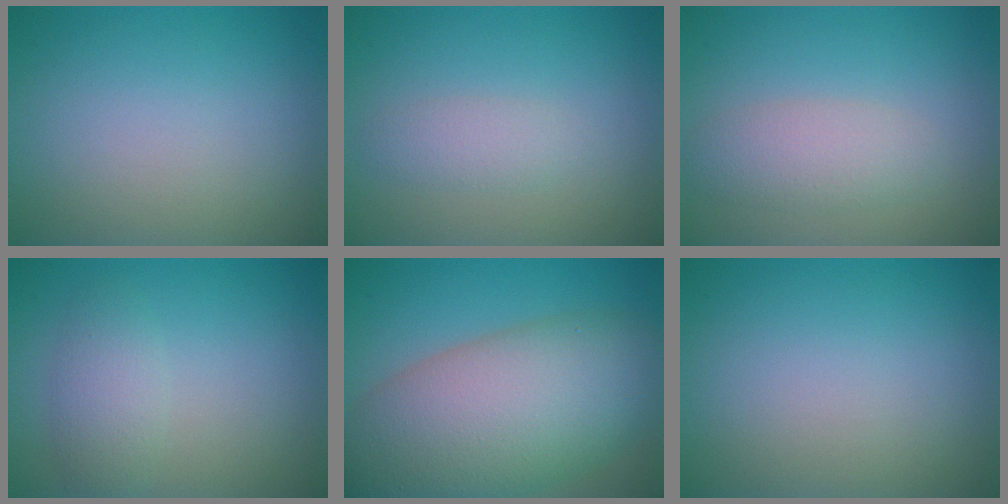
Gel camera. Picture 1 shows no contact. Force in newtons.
{"total": 1.7, "press": 1.7, "slide": 0.0}
{"total": 2.8, "press": 2.8, "slide": 0.3}
{"total": 2.4, "press": 2.4, "slide": 0.1}
{"total": 12.1, "press": 12.1, "slide": 0.6}
{"total": 0.0}